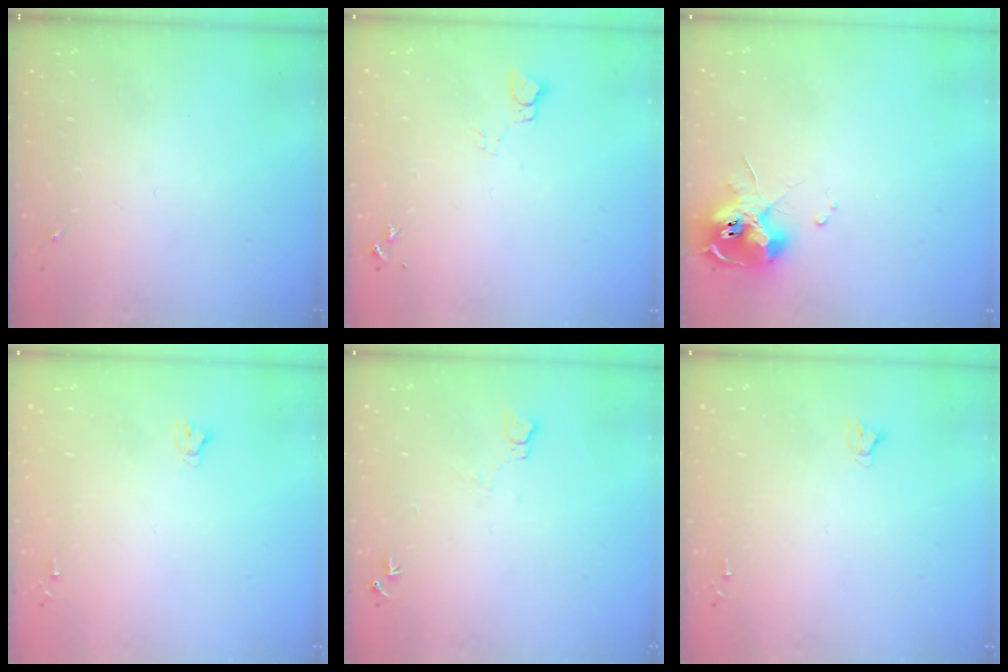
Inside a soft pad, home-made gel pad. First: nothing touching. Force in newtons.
{"total": 3.7, "press": 3.7, "slide": 0.4}
{"total": 11.5, "press": 11.4, "slide": 1.8}
{"total": 2.4, "press": 2.4, "slide": 0.2}
{"total": 6.6, "press": 6.6, "slide": 0.7}
{"total": 2.4, "press": 2.4, "slide": 0.2}